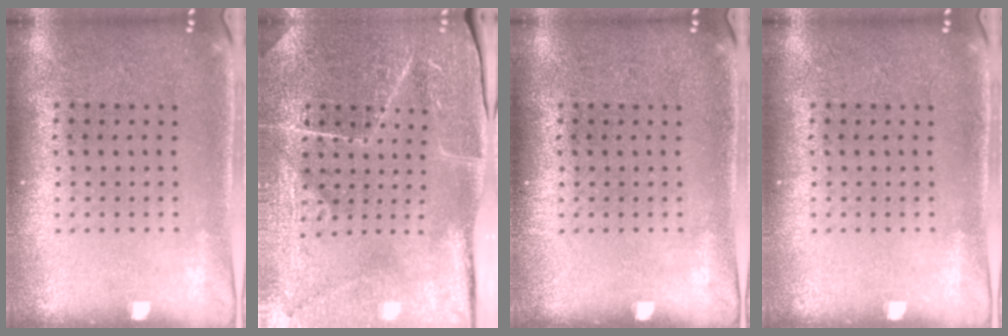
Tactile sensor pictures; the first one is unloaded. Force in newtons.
{"total": 3.8, "press": 3.8, "slide": 0.2}
{"total": 0.0}
{"total": 0.0}